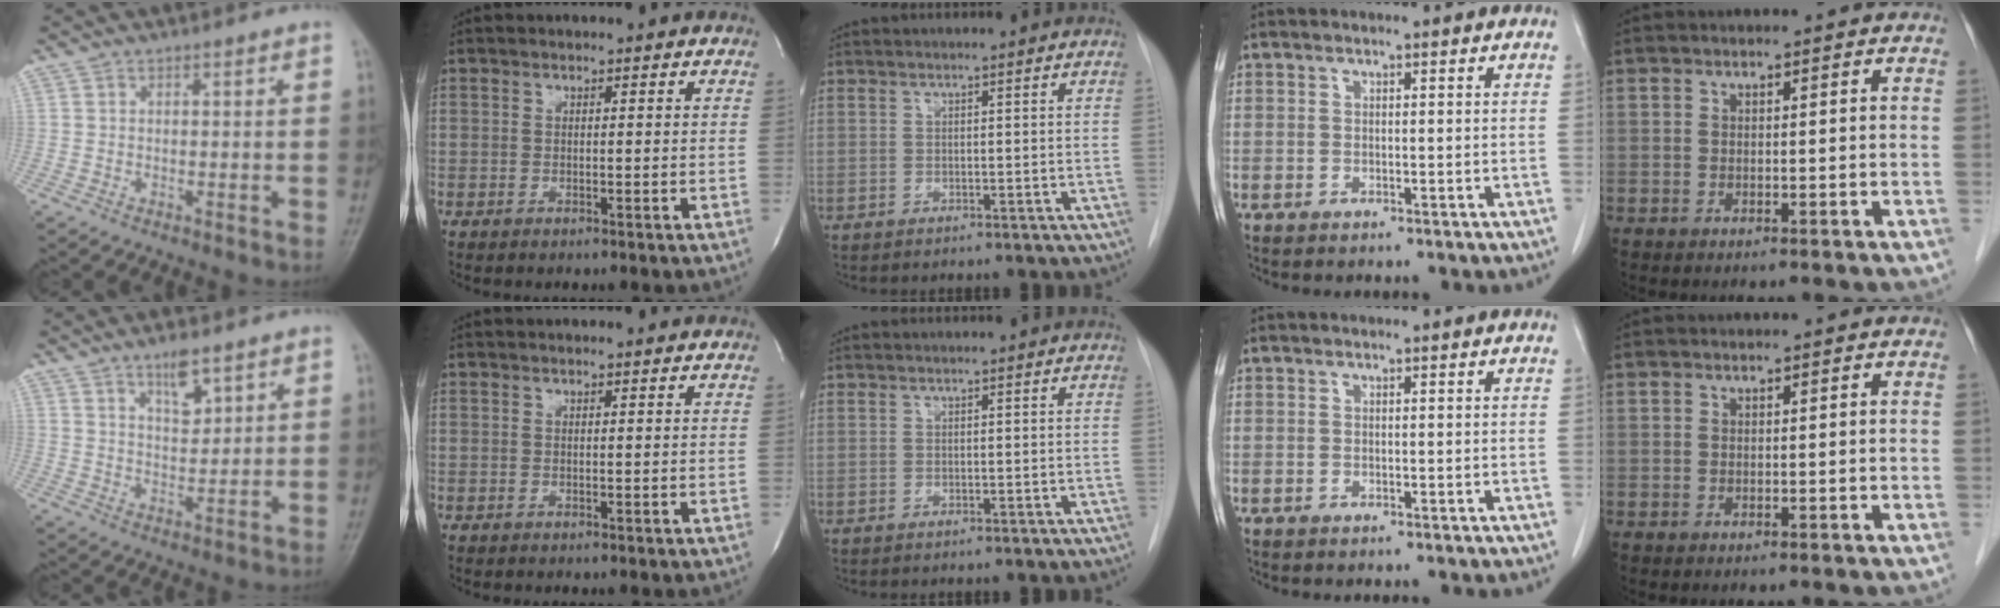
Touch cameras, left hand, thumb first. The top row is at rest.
{"thumb": {"total": 5.8, "force": [3.6, 2.2, 3.9], "torque": [-0.052, -0.027, 0.063]}, "index": {"total": 1.7, "force": [1.6, 0.1, 0.6], "torque": [-0.011, 0.014, 0.020]}}